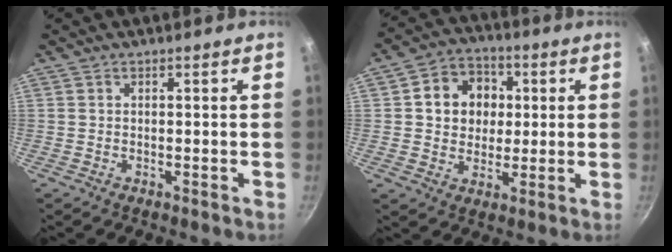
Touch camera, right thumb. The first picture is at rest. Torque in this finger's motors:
{"motor_torque": [-0.56, 0.88, 0.27, 0.08, 0.04]}